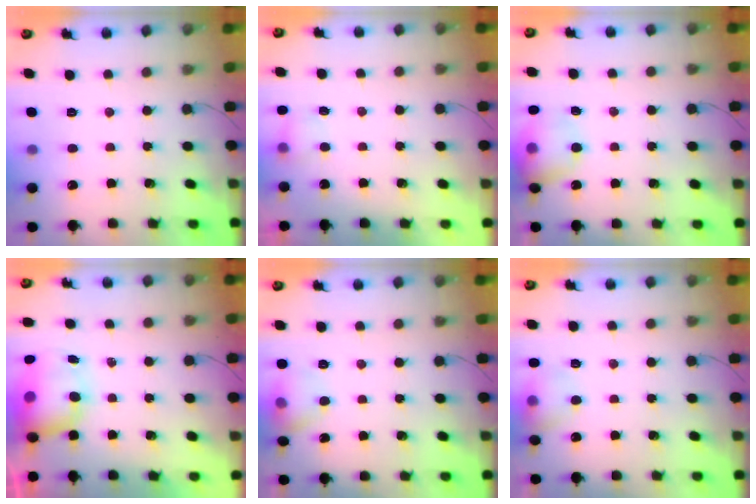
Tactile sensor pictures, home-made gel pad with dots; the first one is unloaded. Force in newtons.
{"total": 3.5, "press": 3.3, "slide": 1.0}
{"total": 13.0, "press": 12.9, "slide": 2.1}
{"total": 10.0, "press": 9.6, "slide": 2.7}
{"total": 9.1, "press": 8.0, "slide": 4.2}
{"total": 8.6, "press": 8.5, "slide": 1.6}